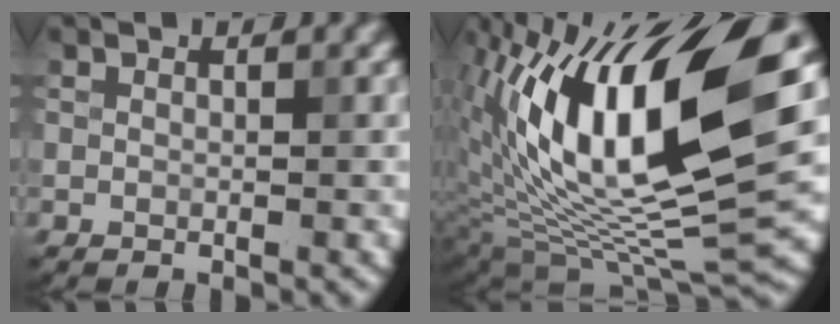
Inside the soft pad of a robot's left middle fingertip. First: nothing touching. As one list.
[{"total": 15.7, "force": [3.5, 5.8, 14.2], "torque": [-0.249, 0.010, 0.056]}]